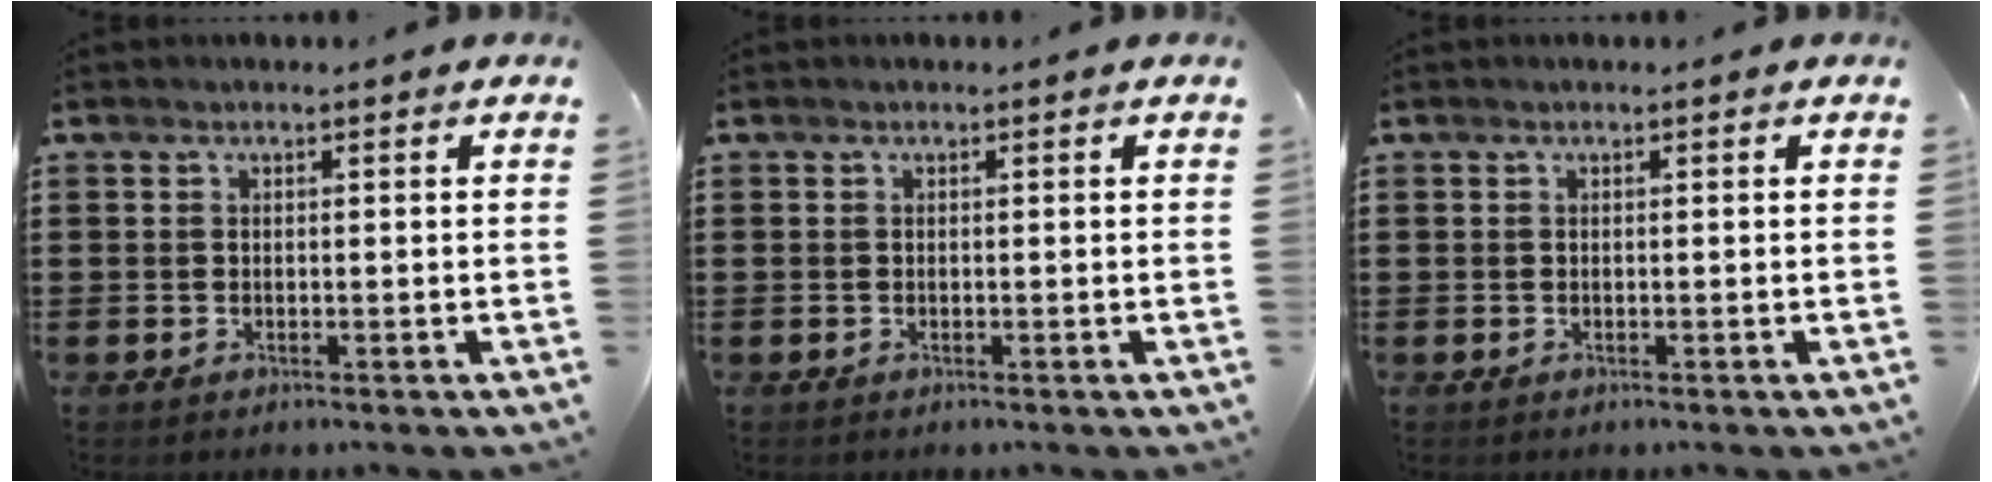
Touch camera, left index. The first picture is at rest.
{"total": 0.0}
{"total": 0.0}